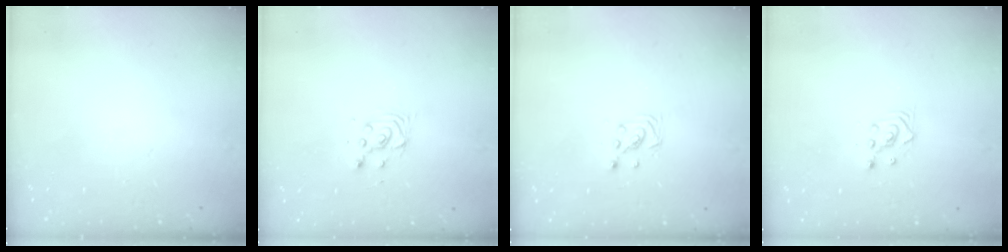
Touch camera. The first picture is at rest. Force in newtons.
{"total": 3.1, "press": 3.1, "slide": 0.3}
{"total": 2.9, "press": 2.9, "slide": 0.3}
{"total": 2.3, "press": 2.3, "slide": 0.3}